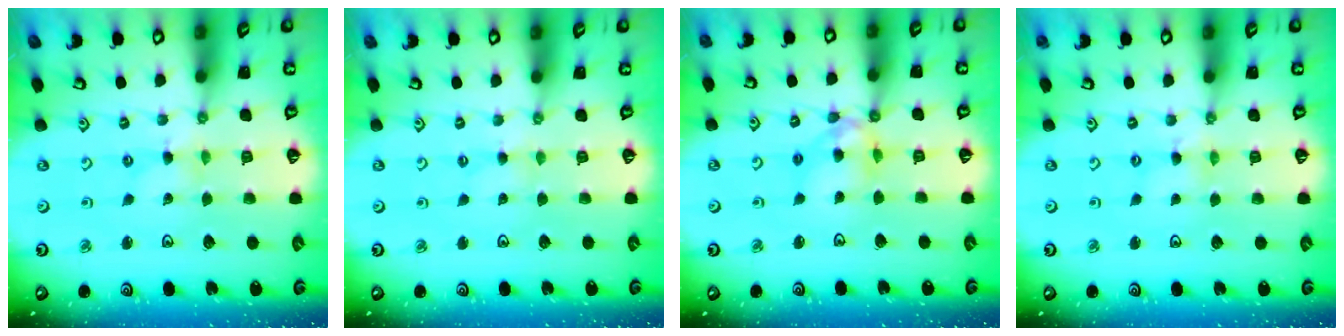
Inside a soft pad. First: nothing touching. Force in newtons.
{"total": 1.7, "press": 1.7, "slide": 0.3}
{"total": 10.9, "press": 10.8, "slide": 1.2}
{"total": 1.6, "press": 1.6, "slide": 0.3}